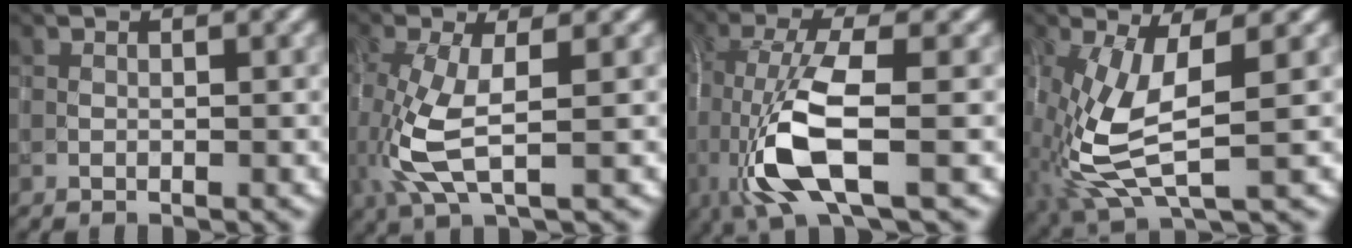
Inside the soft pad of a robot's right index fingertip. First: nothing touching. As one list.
[{"total": 5.8, "force": [-0.5, 2.2, 5.4], "torque": [-0.143, -0.012, -0.007]}, {"total": 8.0, "force": [-2.3, 2.3, 7.3], "torque": [-0.167, -0.002, -0.048]}, {"total": 8.3, "force": [-1.3, 3.3, 7.6], "torque": [-0.195, -0.008, -0.025]}]